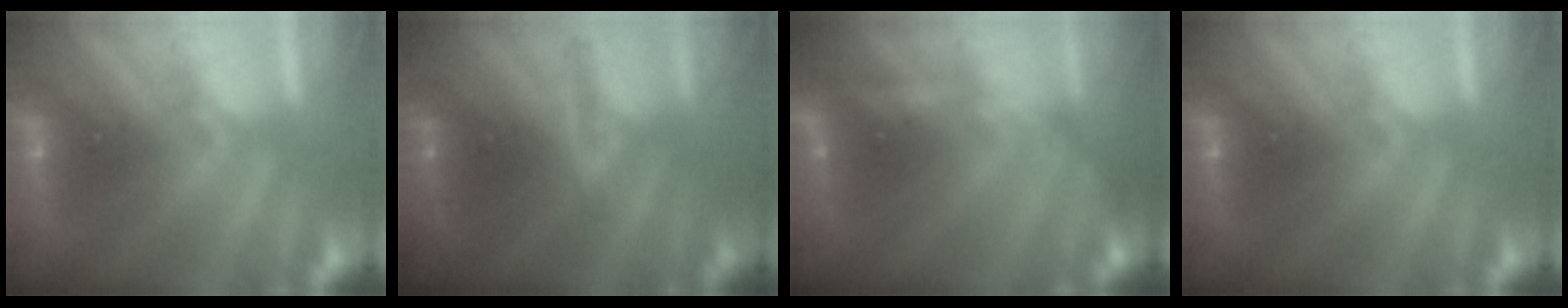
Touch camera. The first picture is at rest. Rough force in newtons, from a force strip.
{"total": 1.5}
{"total": 2.7}
{"total": 0.0}